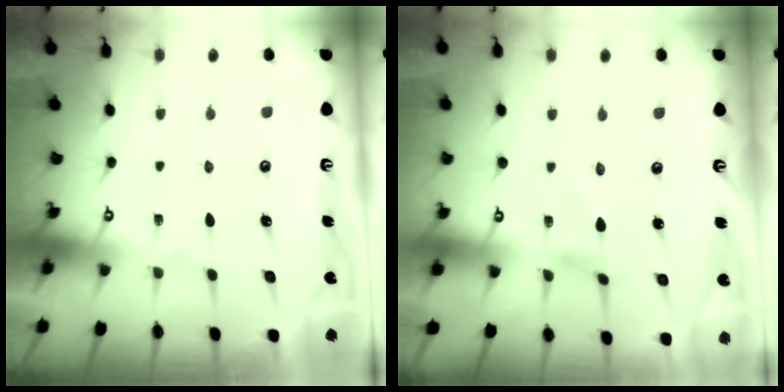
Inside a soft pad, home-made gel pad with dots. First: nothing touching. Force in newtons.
{"total": 0.0}